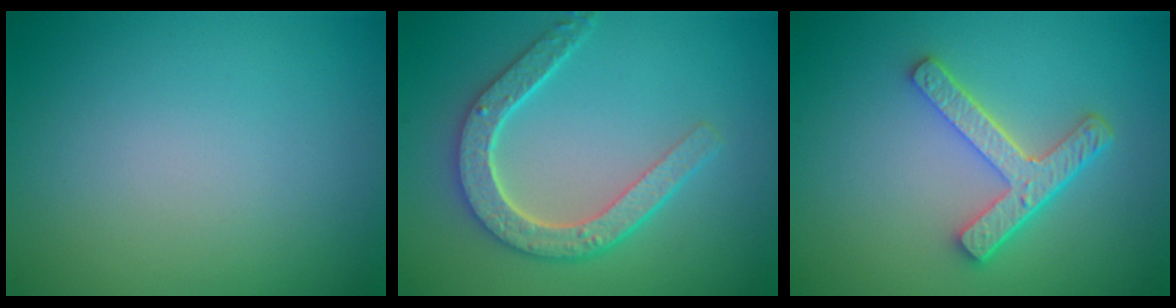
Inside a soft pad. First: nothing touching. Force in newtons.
{"total": 4.8, "press": 3.7, "slide": 3.0}
{"total": 4.2, "press": 3.1, "slide": 2.8}